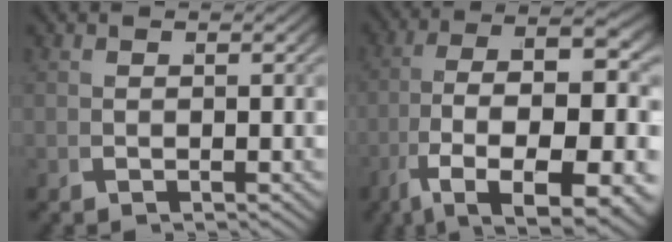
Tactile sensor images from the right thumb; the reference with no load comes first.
{"total": 13.7, "force": [-3.0, 6.3, 11.8], "torque": [-0.242, -0.058, -0.009]}